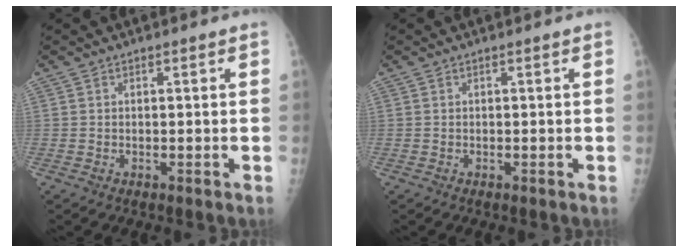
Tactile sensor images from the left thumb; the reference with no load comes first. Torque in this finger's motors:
{"motor_torque": [0.00, 0.00, 0.03, 0.03, 0.00]}